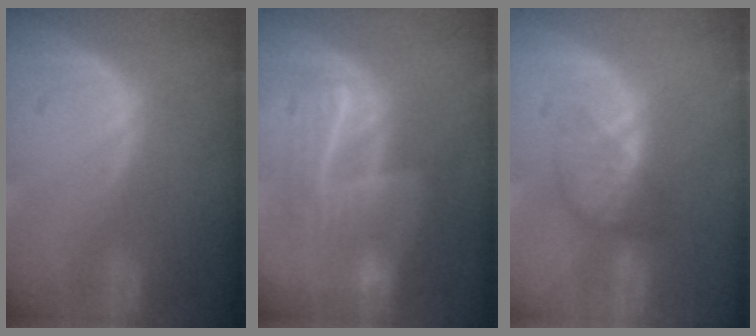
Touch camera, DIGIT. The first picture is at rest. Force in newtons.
{"total": 7.3, "press": 7.3, "slide": 0.8}
{"total": 3.9, "press": 3.6, "slide": 1.4}